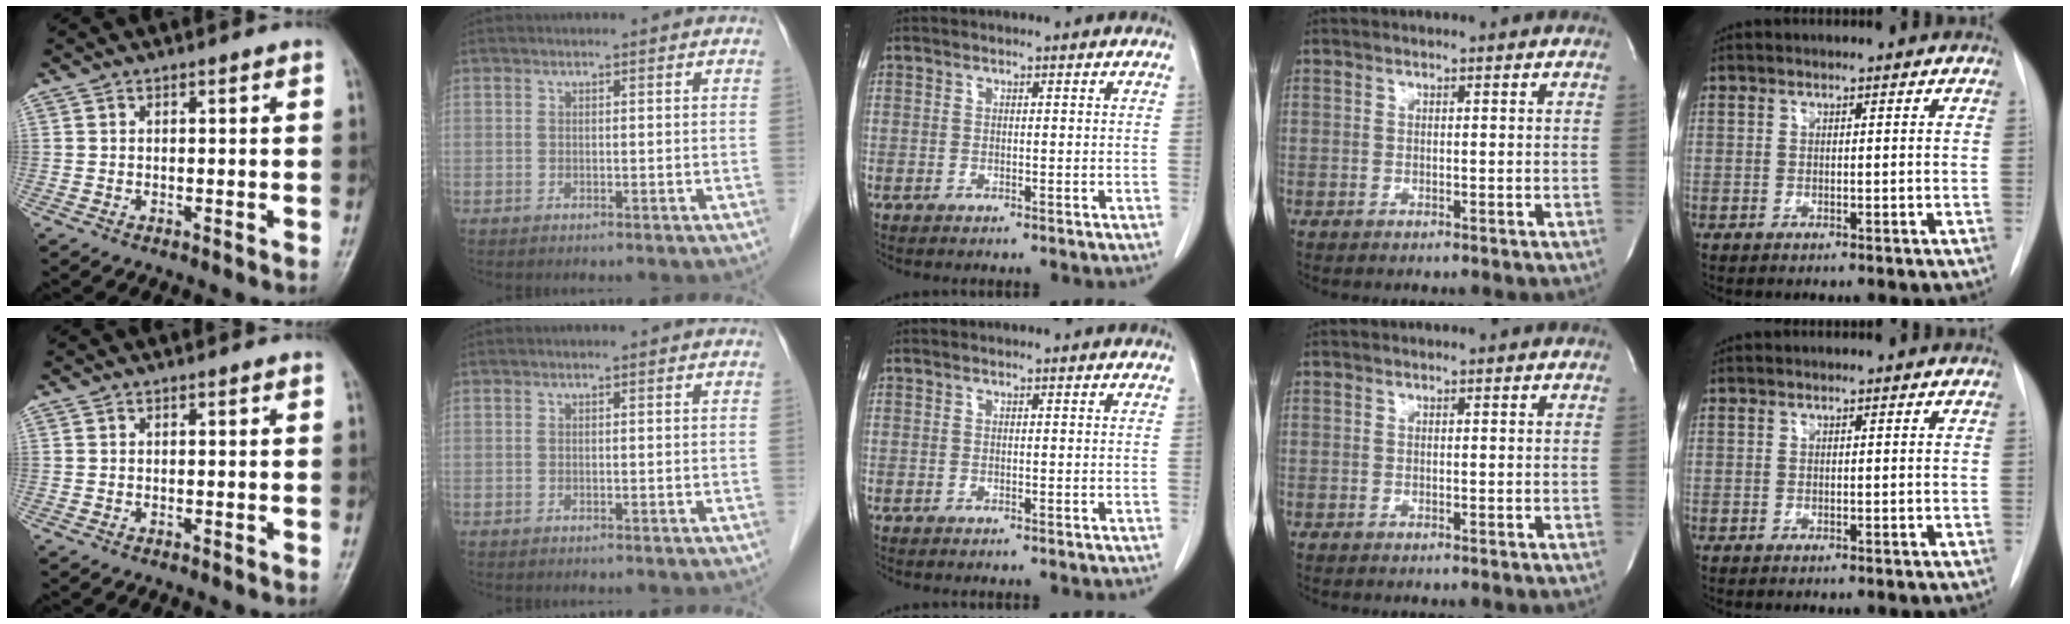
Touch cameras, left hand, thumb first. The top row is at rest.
{}